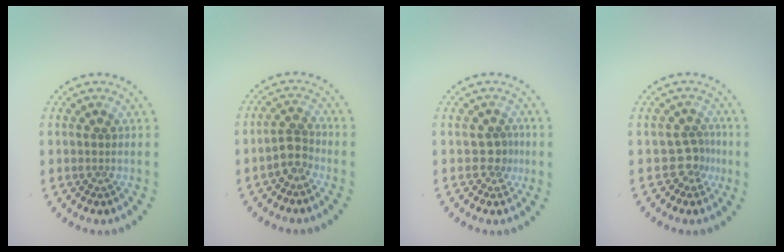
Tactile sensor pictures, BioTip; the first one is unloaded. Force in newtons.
{"total": 2.2, "press": 1.8, "slide": 1.3}
{"total": 1.8, "press": 1.5, "slide": 1.0}
{"total": 2.2, "press": 1.6, "slide": 1.5}